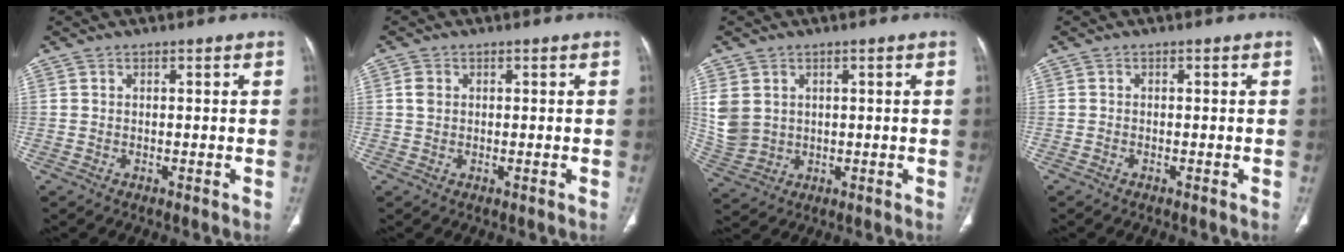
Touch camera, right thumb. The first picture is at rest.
{"total": 1.7, "force": [0.3, 1.3, 1.1], "torque": [-0.021, 0.001, 0.004]}
{"total": 7.4, "force": [1.6, 6.1, 3.8], "torque": [-0.078, -0.005, 0.050]}
{"total": 0.0}